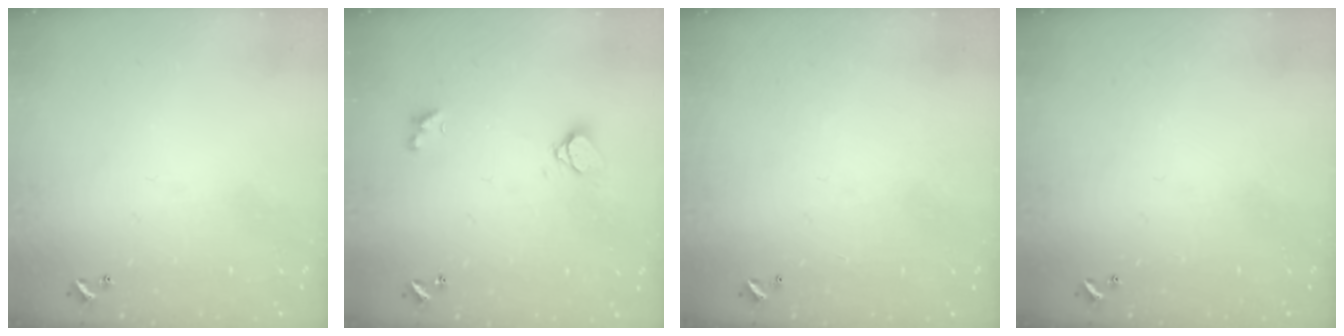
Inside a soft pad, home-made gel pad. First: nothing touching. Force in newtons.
{"total": 2.1, "press": 2.0, "slide": 0.5}
{"total": 3.0, "press": 3.0, "slide": 0.1}
{"total": 0.0}